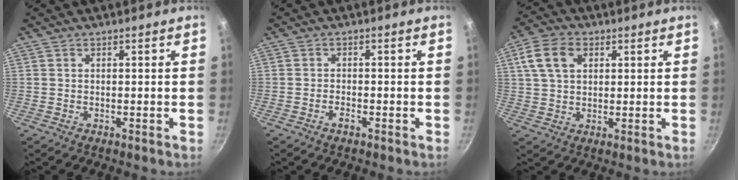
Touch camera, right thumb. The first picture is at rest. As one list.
[{"total": 1.6, "force": [-1.1, 0.6, 1.0], "torque": [-0.021, 0.009, -0.023]}, {"total": 8.4, "force": [2.9, 5.8, 5.4], "torque": [-0.093, 0.008, 0.048]}]